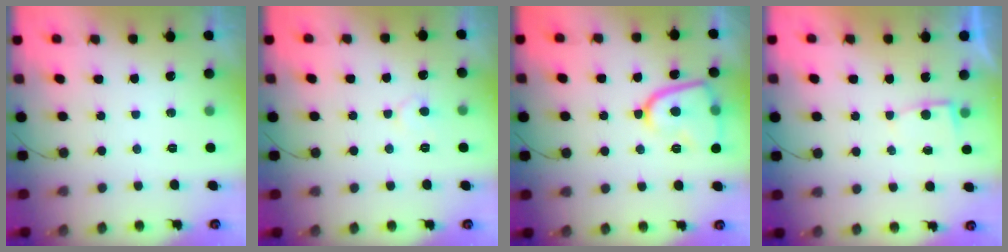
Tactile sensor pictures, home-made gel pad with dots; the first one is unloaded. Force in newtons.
{"total": 4.3, "press": 4.3, "slide": 0.5}
{"total": 12.4, "press": 12.3, "slide": 1.2}
{"total": 2.8, "press": 2.8, "slide": 0.3}